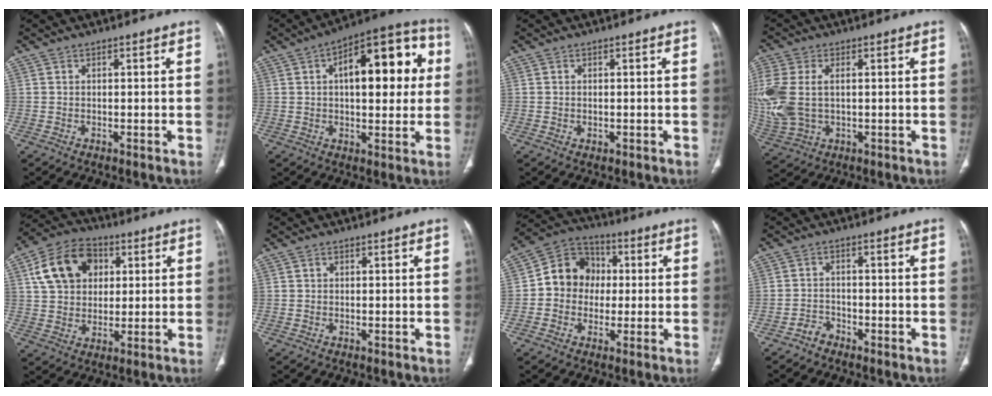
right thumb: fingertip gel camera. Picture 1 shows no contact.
{"total": 19.5, "force": [3.9, 8.9, 16.8], "torque": [-0.190, 0.024, 0.046]}
{"total": 0.9, "force": [0.0, 0.6, 0.6], "torque": [-0.013, -0.002, 0.004]}
{"total": 14.5, "force": [0.8, 9.2, 11.1], "torque": [-0.300, 0.001, 0.027]}
{"total": 14.1, "force": [4.4, 10.5, 8.2], "torque": [-0.124, 0.006, 0.073]}
{"total": 0.5, "force": [0.3, 0.4, 0.1], "torque": [0.001, 0.000, 0.005]}
{"total": 11.0, "force": [0.3, 9.9, 4.7], "torque": [-0.044, 0.027, -0.008]}
{"total": 2.3, "force": [-1.7, 1.4, 0.2], "torque": [-0.001, 0.013, -0.033]}